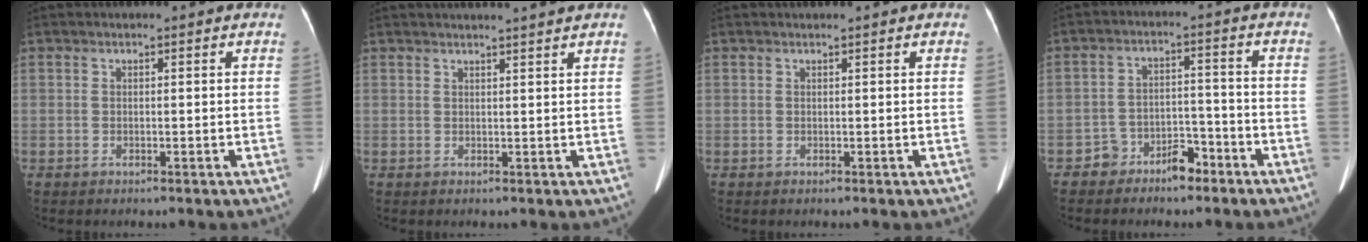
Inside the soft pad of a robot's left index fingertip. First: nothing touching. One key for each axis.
{"total": 4.5, "fx": 4.1, "fy": -0.8, "fz": 1.7, "tx": -0.020, "ty": 0.009, "tz": 0.046}
{"total": 0.0}
{"total": 4.8, "fx": -3.7, "fy": 2.6, "fz": 1.7, "tx": -0.023, "ty": 0.019, "tz": -0.058}